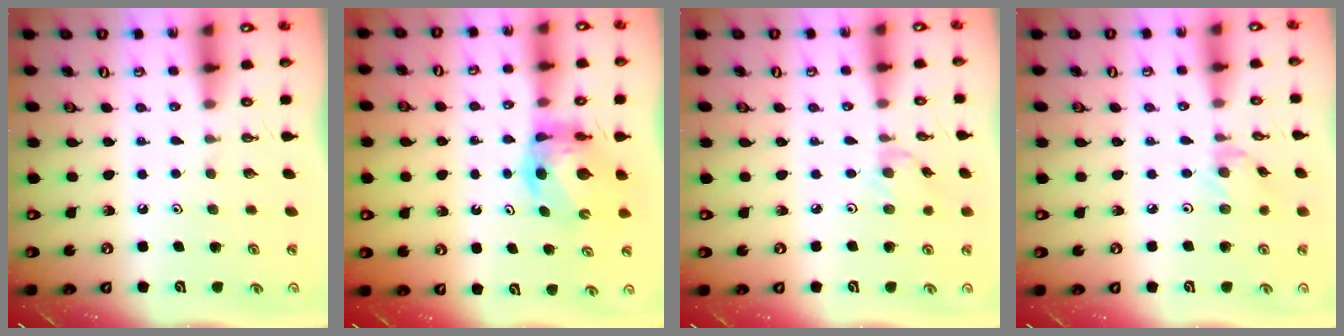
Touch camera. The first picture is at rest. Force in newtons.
{"total": 6.4, "press": 6.4, "slide": 0.6}
{"total": 0.7, "press": 0.7, "slide": 0.2}
{"total": 3.0, "press": 3.0, "slide": 0.5}